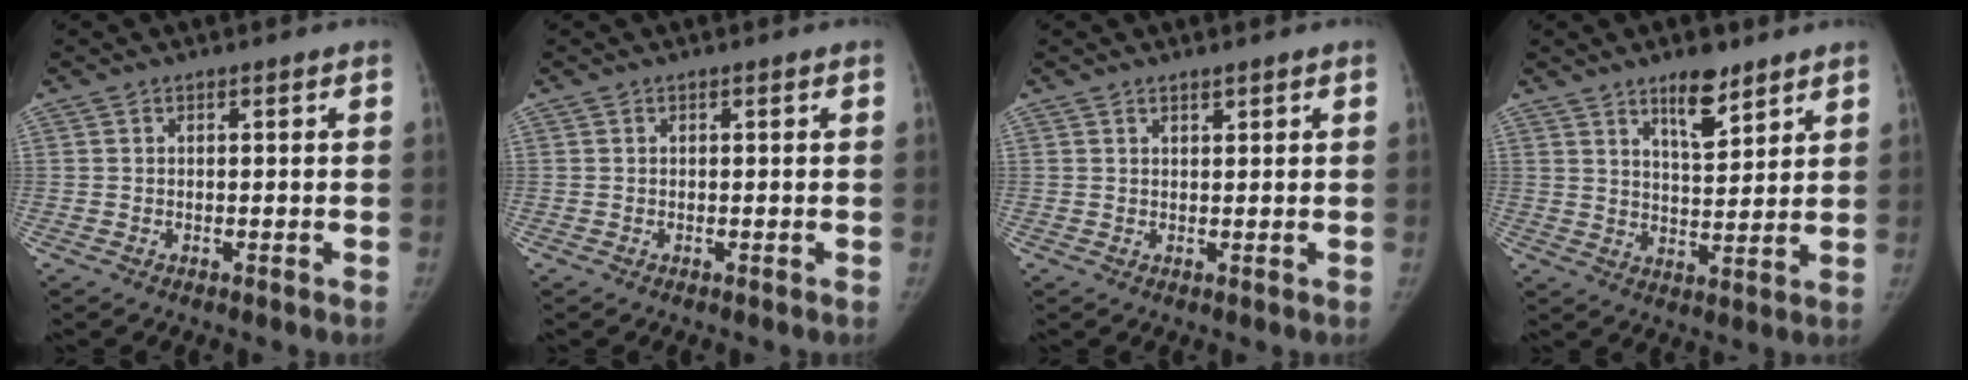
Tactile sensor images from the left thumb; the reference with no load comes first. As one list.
[{"total": 0.0}, {"total": 1.0, "force": [0.9, 0.2, 0.4], "torque": [-0.004, -0.006, 0.016]}, {"total": 8.0, "force": [5.6, 2.8, 5.1], "torque": [-0.061, -0.040, 0.092]}]